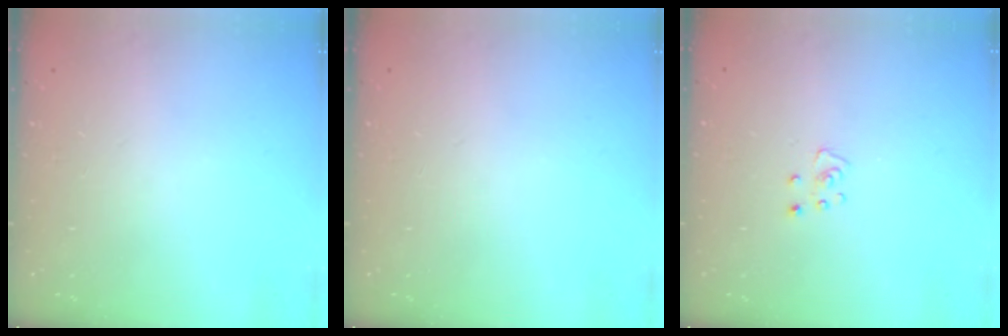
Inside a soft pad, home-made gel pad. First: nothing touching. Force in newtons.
{"total": 0.0}
{"total": 3.7, "press": 3.7, "slide": 0.3}